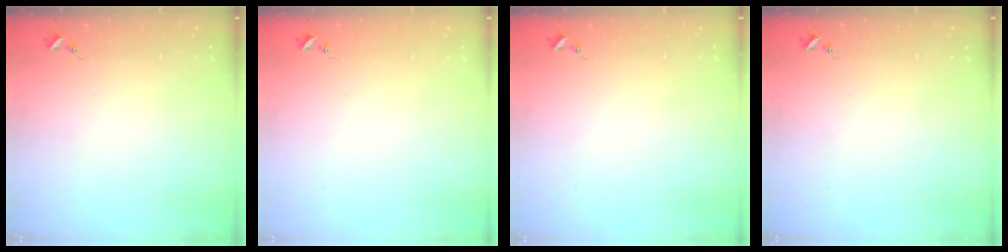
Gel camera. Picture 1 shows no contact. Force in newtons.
{"total": 0.0}
{"total": 0.0}
{"total": 0.0}